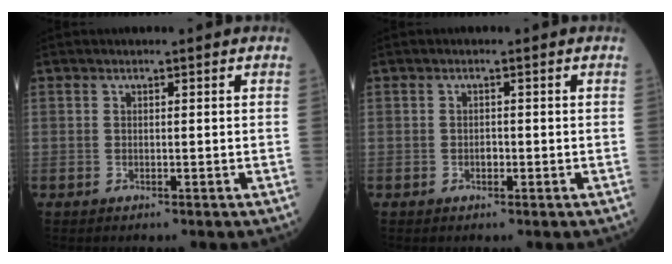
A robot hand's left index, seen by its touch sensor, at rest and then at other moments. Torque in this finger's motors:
{"motor_torque": [0.03, 0.08, 0.02, -0.01]}